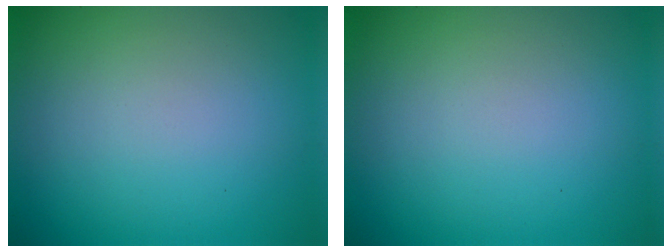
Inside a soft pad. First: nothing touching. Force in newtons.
{"total": 0.0}